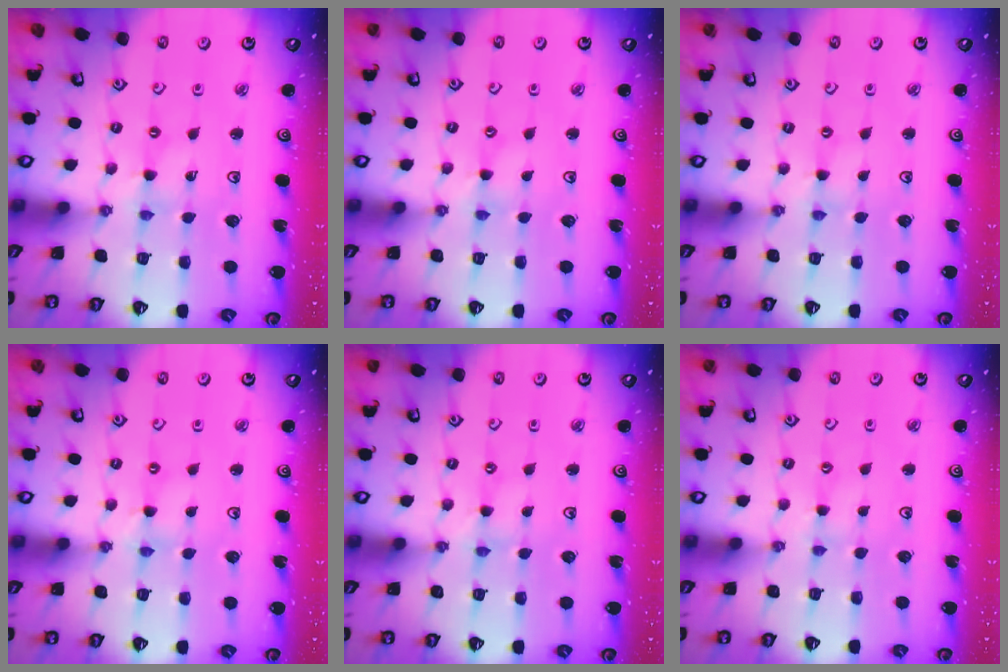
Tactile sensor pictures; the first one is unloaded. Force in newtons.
{"total": 0.0}
{"total": 0.0}
{"total": 0.8, "press": 0.8, "slide": 0.2}
{"total": 0.0}
{"total": 1.2, "press": 1.1, "slide": 0.2}